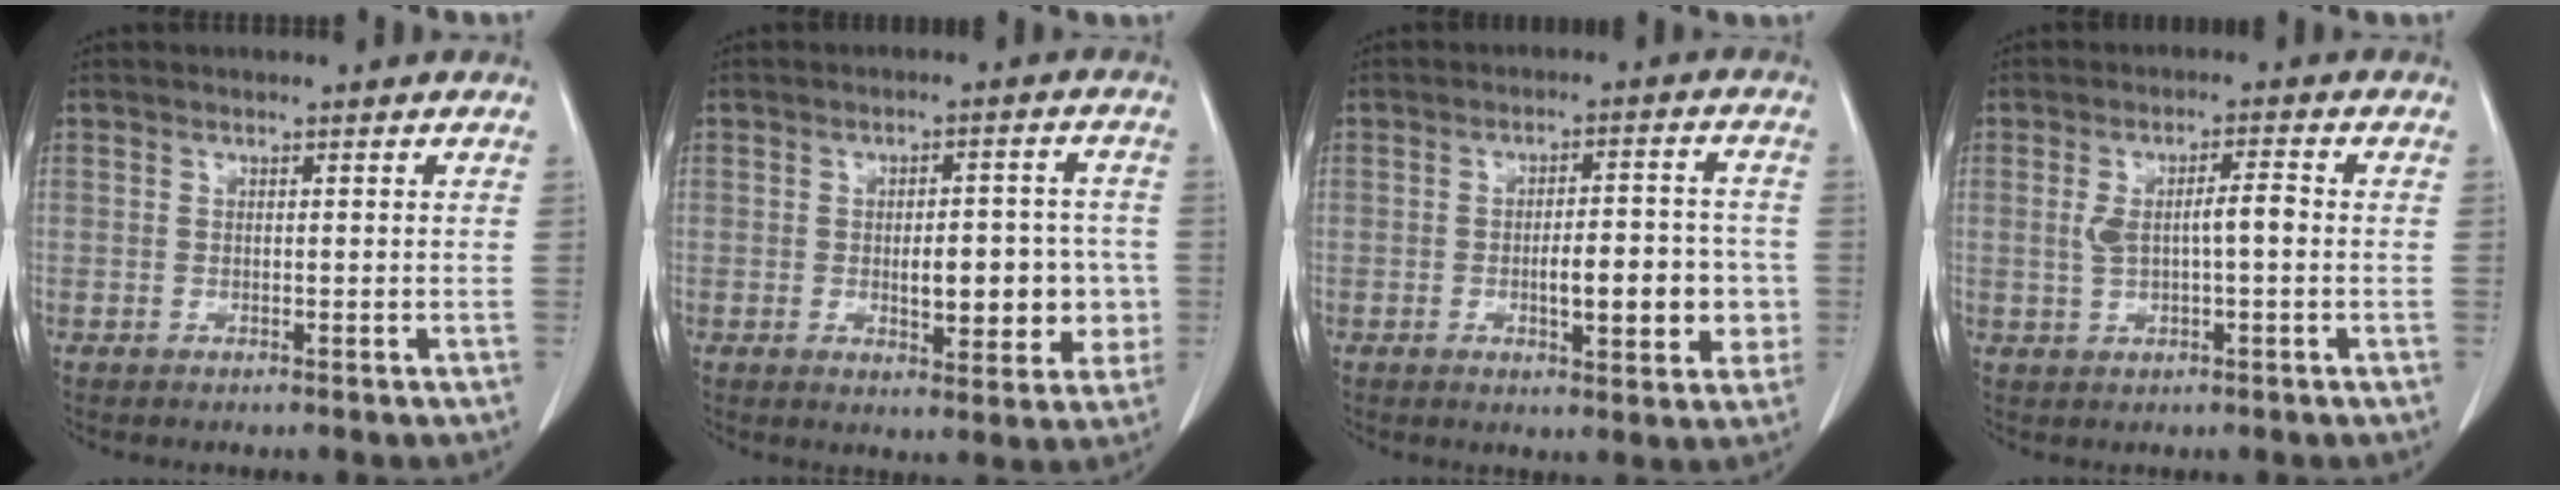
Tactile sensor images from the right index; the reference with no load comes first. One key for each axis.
{"total": 9.5, "fx": -1.2, "fy": 3.9, "fz": 8.6, "tx": -0.107, "ty": 0.012, "tz": -0.006}
{"total": 9.2, "fx": -1.8, "fy": 2.9, "fz": 8.5, "tx": -0.121, "ty": 0.011, "tz": -0.021}
{"total": 5.1, "fx": 0.2, "fy": 1.2, "fz": 4.9, "tx": -0.092, "ty": 0.016, "tz": 0.010}